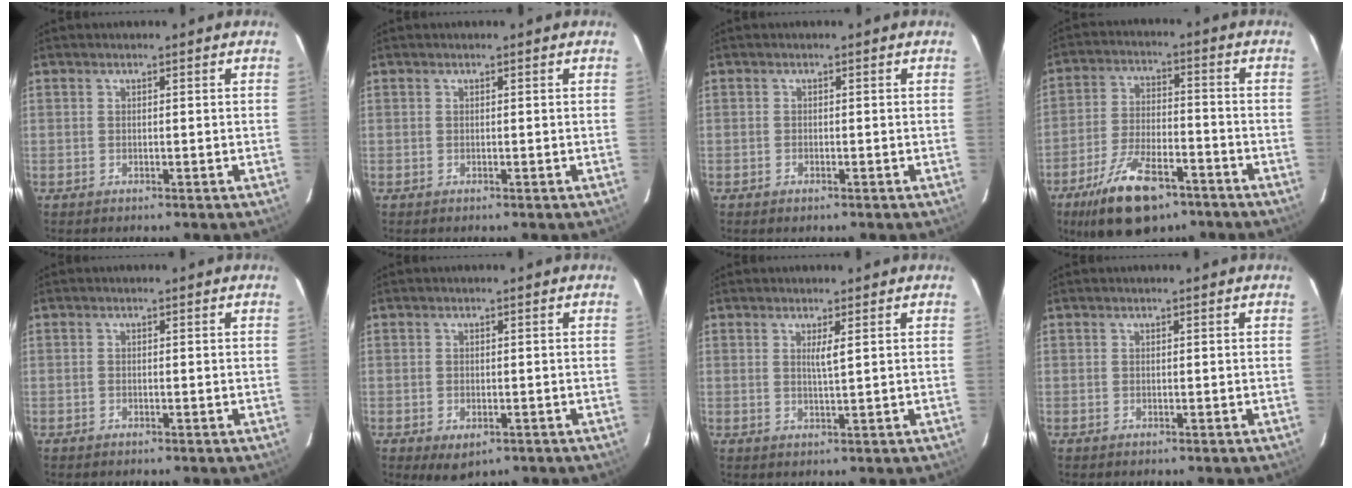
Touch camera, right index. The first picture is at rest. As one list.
[{"total": 0.0}, {"total": 0.6, "force": [-0.4, 0.2, 0.4], "torque": [-0.012, -0.002, -0.002]}, {"total": 12.6, "force": [-8.4, 4.6, 8.2], "torque": [-0.157, -0.013, -0.142]}, {"total": 0.0}, {"total": 3.4, "force": [-1.7, 1.9, 2.2], "torque": [-0.036, -0.007, -0.012]}, {"total": 1.8, "force": [0.7, -0.3, 1.6], "torque": [-0.032, -0.005, 0.012]}, {"total": 0.0}]